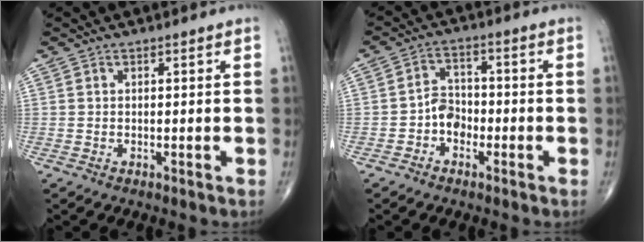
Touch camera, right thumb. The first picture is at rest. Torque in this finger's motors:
{"motor_torque": [1.17, 1.14, 0.22, -0.49, 0.05]}